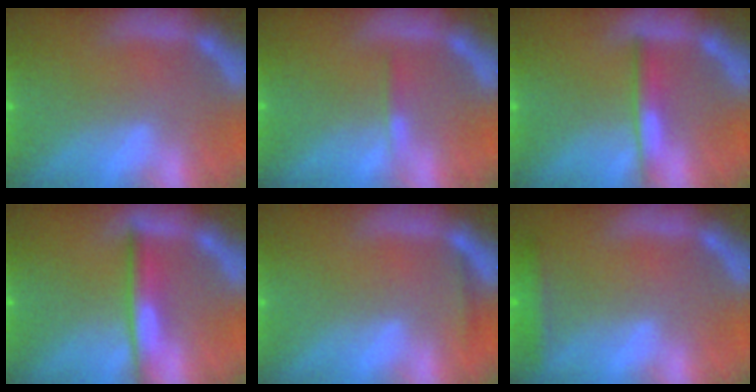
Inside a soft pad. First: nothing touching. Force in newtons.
{"total": 0.9}
{"total": 2.5}
{"total": 3.4}
{"total": 0.9}
{"total": 1.9}